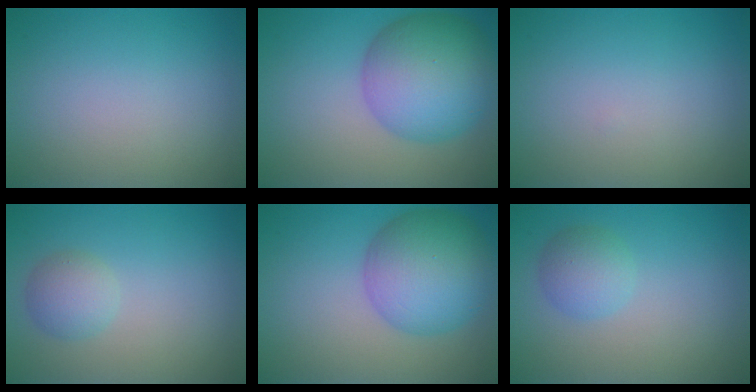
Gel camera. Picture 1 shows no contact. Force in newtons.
{"total": 9.5, "press": 9.5, "slide": 0.2}
{"total": 0.0}
{"total": 2.2, "press": 2.2, "slide": 0.2}
{"total": 8.2, "press": 8.2, "slide": 0.3}
{"total": 2.6, "press": 2.6, "slide": 0.1}